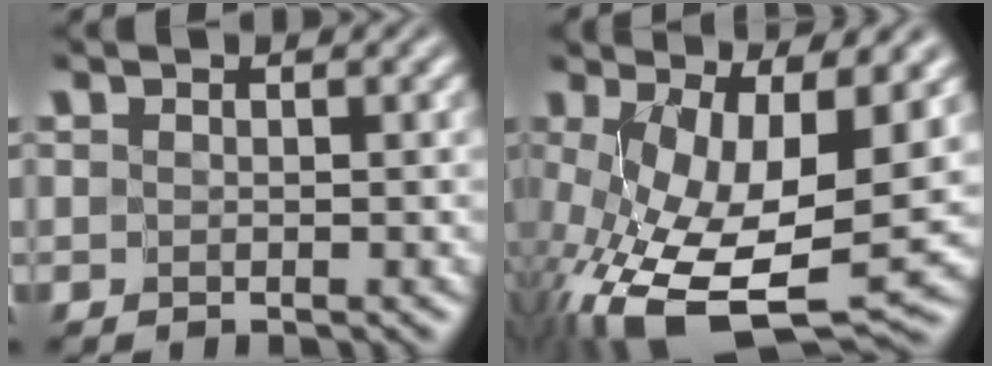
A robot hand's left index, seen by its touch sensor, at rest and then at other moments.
{"total": 13.1, "force": [-2.0, 5.3, 11.8], "torque": [-0.239, -0.033, -0.020]}